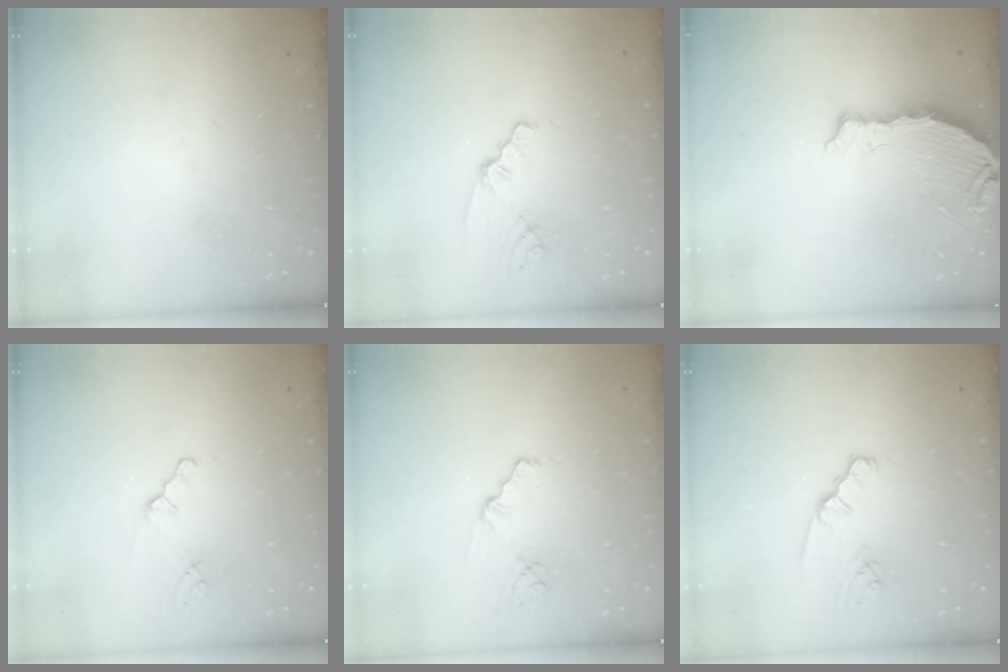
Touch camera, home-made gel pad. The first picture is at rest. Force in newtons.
{"total": 1.9, "press": 1.9, "slide": 0.2}
{"total": 8.2, "press": 6.8, "slide": 4.6}
{"total": 0.8, "press": 0.8, "slide": 0.2}
{"total": 1.2, "press": 1.2, "slide": 0.2}
{"total": 2.0, "press": 2.0, "slide": 0.2}